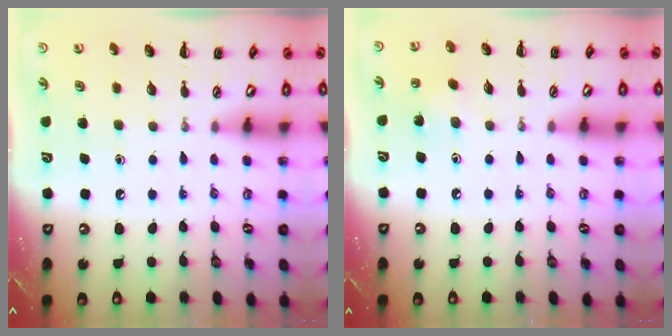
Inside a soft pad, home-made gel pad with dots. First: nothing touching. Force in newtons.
{"total": 6.5, "press": 6.2, "slide": 1.8}